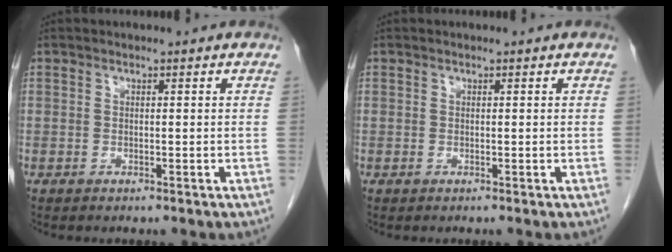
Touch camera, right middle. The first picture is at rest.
{"total": 0.0}